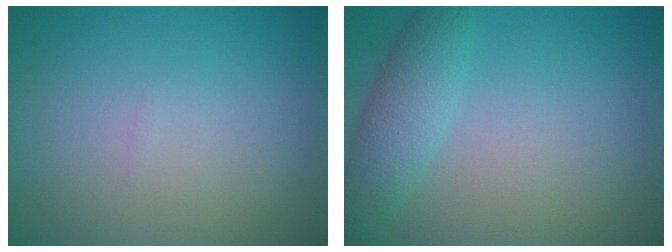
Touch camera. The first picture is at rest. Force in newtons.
{"total": 3.5, "press": 3.5, "slide": 0.1}